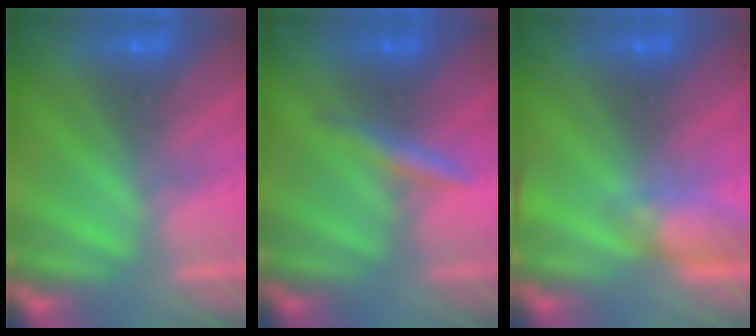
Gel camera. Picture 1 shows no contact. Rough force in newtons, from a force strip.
{"total": 3.2}
{"total": 4.7}